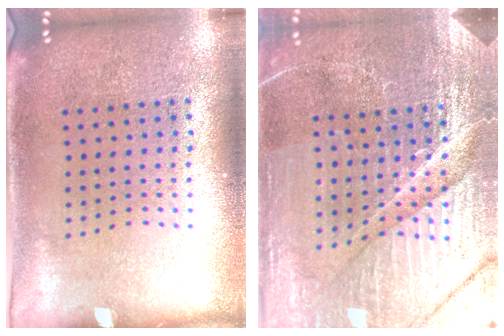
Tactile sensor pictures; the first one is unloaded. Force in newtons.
{"total": 5.6, "press": 5.2, "slide": 2.2}